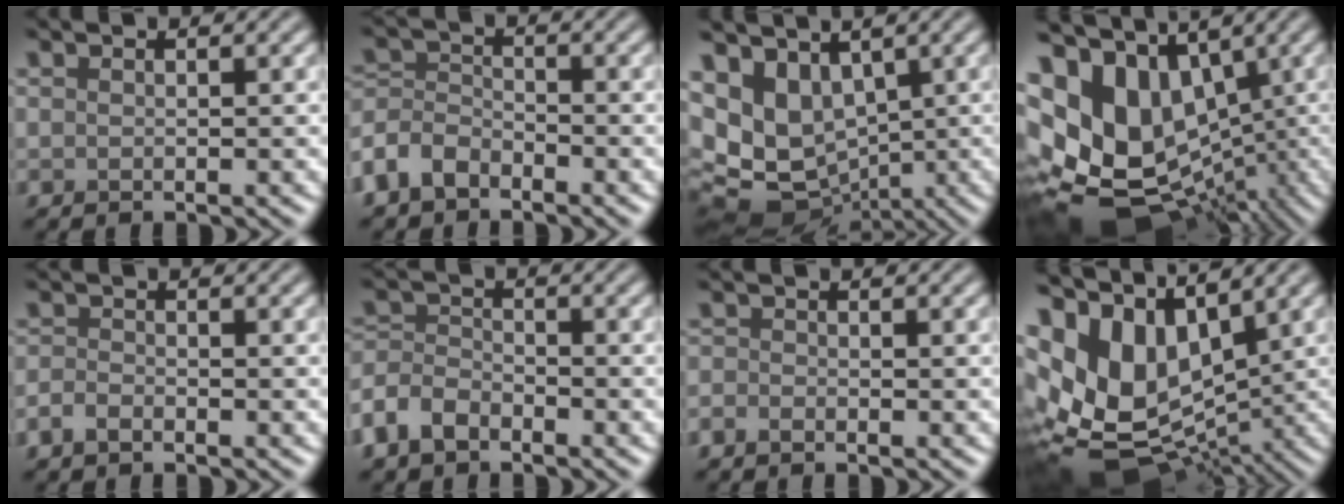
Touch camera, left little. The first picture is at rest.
{"total": 3.7, "force": [-2.6, 2.1, 1.5], "torque": [-0.034, 0.004, -0.065]}
{"total": 8.7, "force": [1.3, 6.7, 5.4], "torque": [-0.115, -0.011, 0.033]}
{"total": 14.7, "force": [1.6, 10.9, 9.9], "torque": [-0.206, -0.004, 0.048]}
{"total": 1.5, "force": [-1.0, 0.7, 0.8], "torque": [-0.016, 0.000, -0.025]}
{"total": 3.8, "force": [-2.6, 2.2, 1.6], "torque": [-0.036, 0.002, -0.065]}
{"total": 1.0, "force": [-0.8, 0.5, 0.5], "torque": [-0.007, -0.001, -0.019]}
{"total": 13.4, "force": [1.7, 9.3, 9.6], "torque": [-0.177, -0.003, 0.058]}